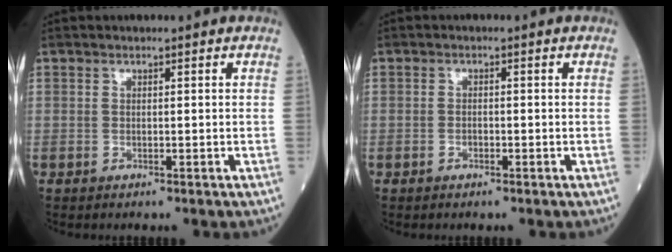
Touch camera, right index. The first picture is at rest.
{"total": 1.0, "force": [-0.6, 0.5, 0.7], "torque": [-0.011, 0.001, -0.010]}